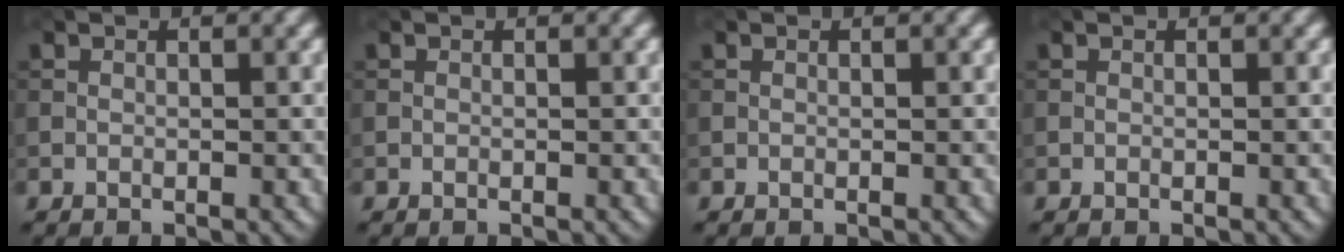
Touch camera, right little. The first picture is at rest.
{"total": 0.0}
{"total": 0.0}
{"total": 0.0}